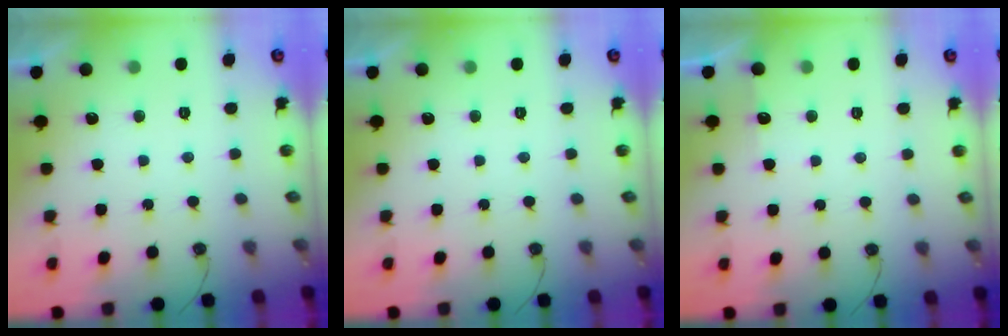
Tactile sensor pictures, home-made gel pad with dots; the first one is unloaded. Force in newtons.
{"total": 0.0}
{"total": 3.8, "press": 3.8, "slide": 0.6}